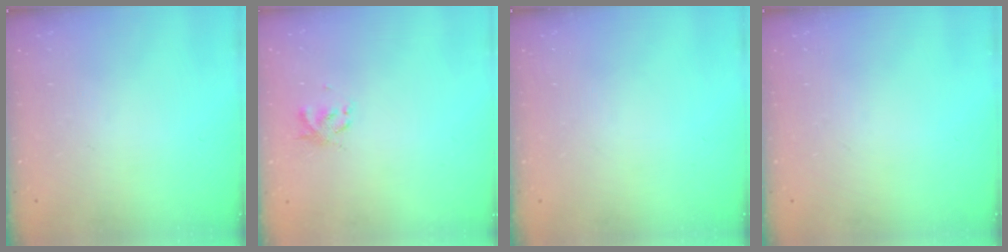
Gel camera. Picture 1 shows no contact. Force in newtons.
{"total": 2.2, "press": 2.2, "slide": 0.3}
{"total": 0.0}
{"total": 0.0}